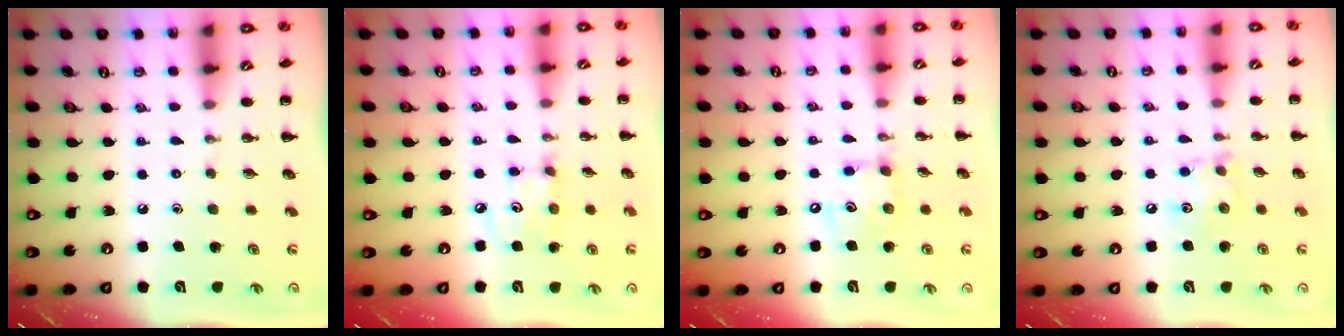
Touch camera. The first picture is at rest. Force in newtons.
{"total": 3.8, "press": 3.7, "slide": 0.7}
{"total": 8.9, "press": 8.9, "slide": 0.9}
{"total": 6.4, "press": 6.4, "slide": 0.3}